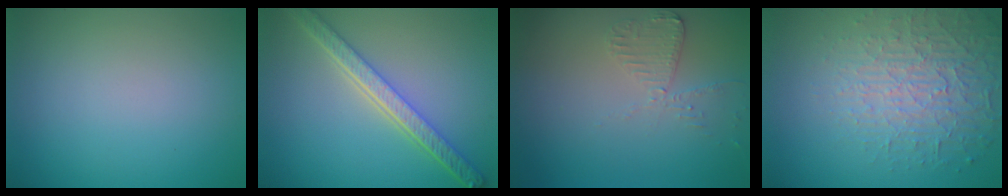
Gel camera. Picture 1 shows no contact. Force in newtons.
{"total": 5.3, "press": 4.1, "slide": 3.4}
{"total": 2.4, "press": 2.4, "slide": 0.2}
{"total": 5.1, "press": 4.3, "slide": 2.6}